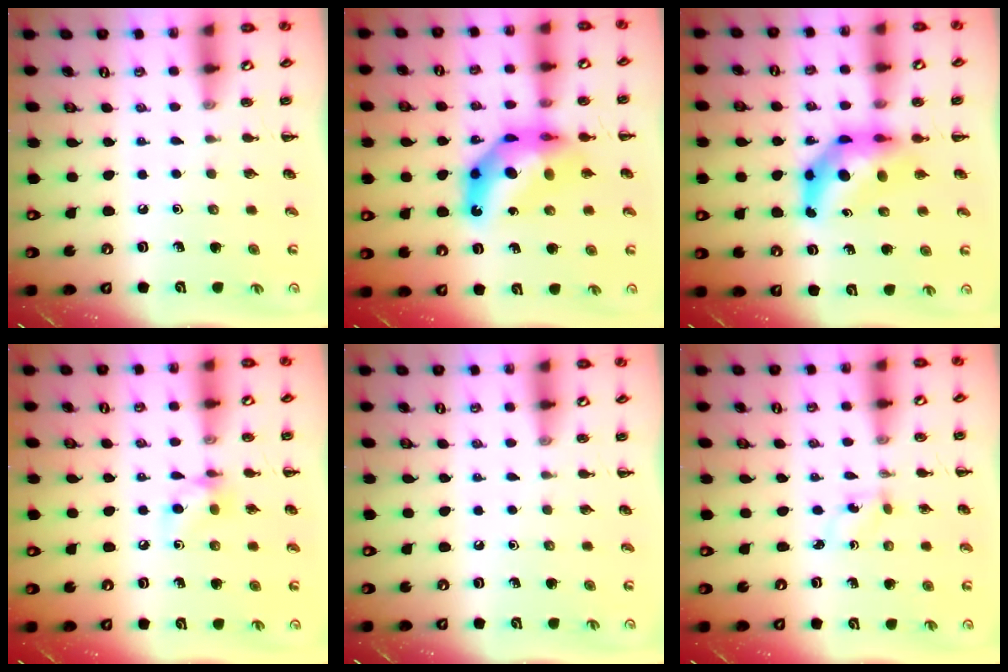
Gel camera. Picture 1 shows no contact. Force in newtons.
{"total": 12.6, "press": 11.9, "slide": 4.0}
{"total": 7.6, "press": 7.2, "slide": 2.3}
{"total": 6.1, "press": 6.1, "slide": 0.5}
{"total": 0.0}
{"total": 1.5, "press": 1.4, "slide": 0.6}